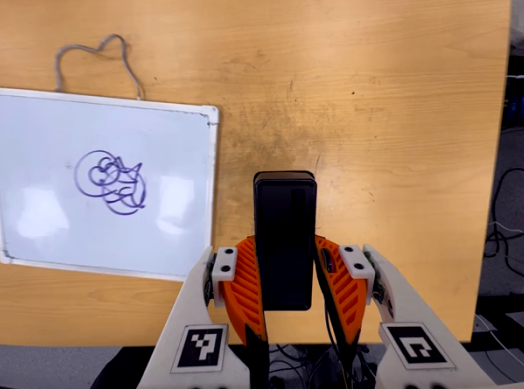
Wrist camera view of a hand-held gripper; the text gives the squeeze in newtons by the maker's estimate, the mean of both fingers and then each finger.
{"total": 3.9, "left": 2.6, "right": 5.3}